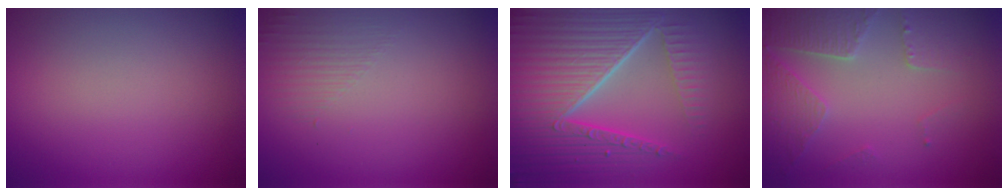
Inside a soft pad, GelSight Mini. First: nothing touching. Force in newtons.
{"total": 1.4, "press": 0.2, "slide": 1.4}
{"total": 10.3, "press": 6.7, "slide": 7.8}
{"total": 4.6, "press": 3.4, "slide": 3.1}